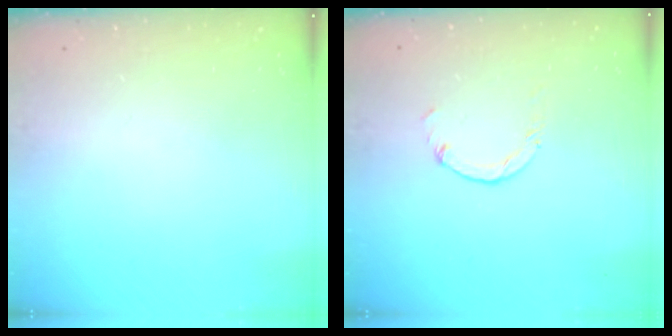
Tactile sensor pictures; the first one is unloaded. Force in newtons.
{"total": 1.5, "press": 1.5, "slide": 0.2}